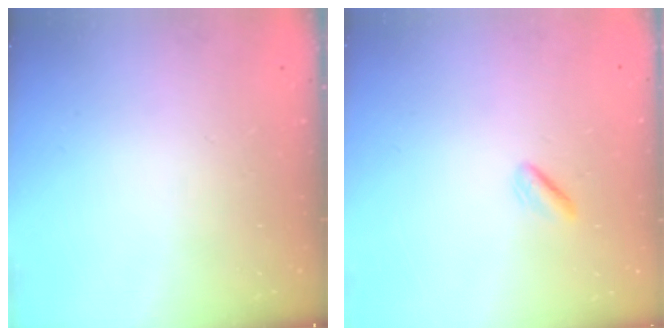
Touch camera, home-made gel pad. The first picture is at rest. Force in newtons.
{"total": 0.8, "press": 0.4, "slide": 0.6}